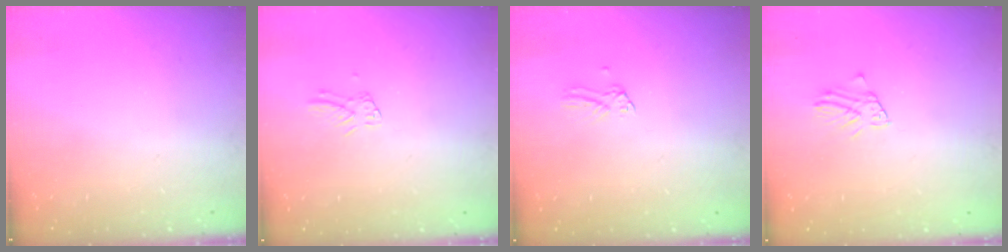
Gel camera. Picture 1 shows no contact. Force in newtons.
{"total": 3.8, "press": 3.7, "slide": 0.3}
{"total": 0.0}
{"total": 2.1, "press": 2.1, "slide": 0.1}